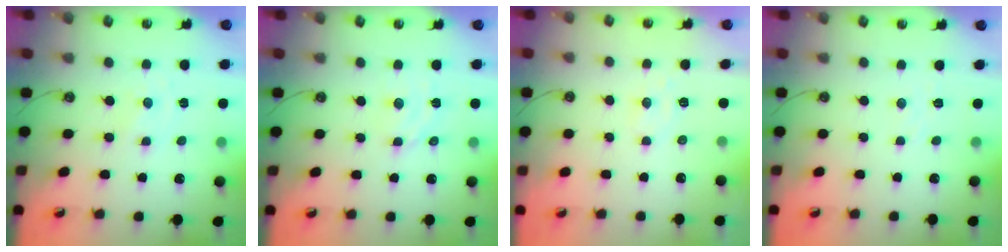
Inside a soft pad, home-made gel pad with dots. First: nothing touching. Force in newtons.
{"total": 4.0, "press": 3.9, "slide": 0.5}
{"total": 6.6, "press": 6.6, "slide": 0.9}
{"total": 2.5, "press": 2.5, "slide": 0.4}